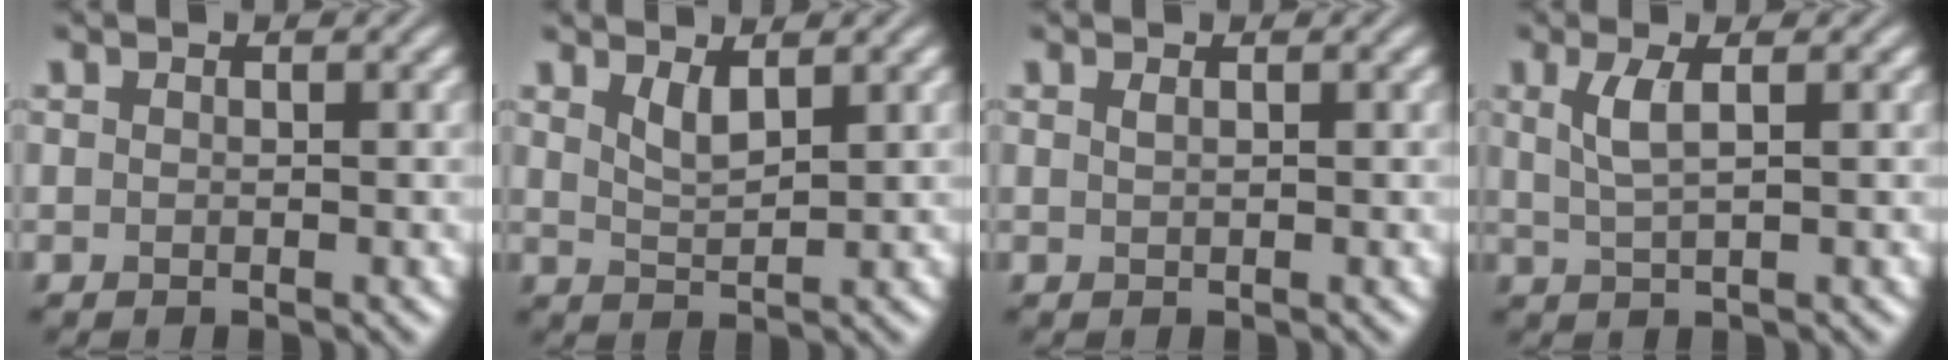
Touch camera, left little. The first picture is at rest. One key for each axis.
{"total": 2.0, "fx": 1.3, "fy": 0.5, "fz": 1.4, "tx": -0.029, "ty": -0.007, "tz": 0.029}
{"total": 0.7, "fx": 0.3, "fy": 0.2, "fz": 0.5, "tx": -0.007, "ty": 0.003, "tz": 0.006}
{"total": 2.6, "fx": 0.8, "fy": 0.7, "fz": 2.4, "tx": -0.050, "ty": -0.001, "tz": 0.017}